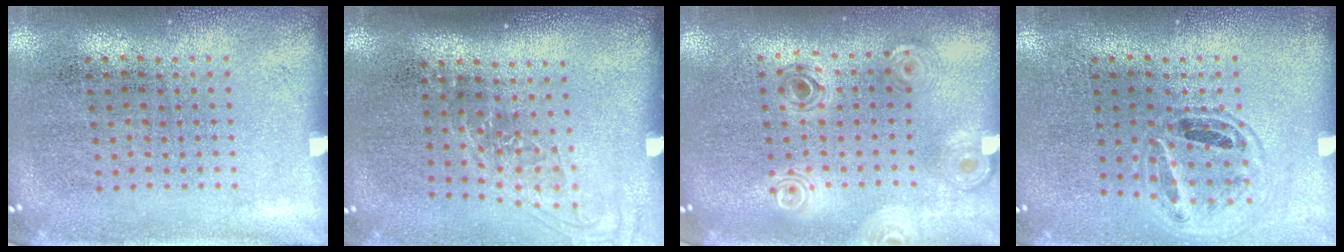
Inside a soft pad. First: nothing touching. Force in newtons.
{"total": 1.3, "press": 1.1, "slide": 0.8}
{"total": 0.8, "press": 0.8, "slide": 0.1}
{"total": 0.9, "press": 0.9, "slide": 0.1}